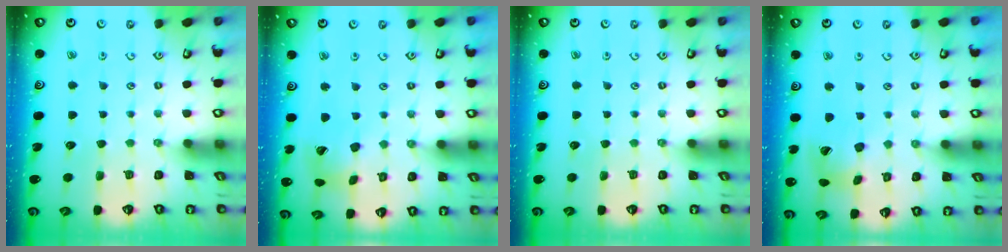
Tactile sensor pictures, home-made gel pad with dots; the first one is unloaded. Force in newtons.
{"total": 10.8, "press": 10.7, "slide": 1.4}
{"total": 0.0}
{"total": 12.9, "press": 12.8, "slide": 1.6}